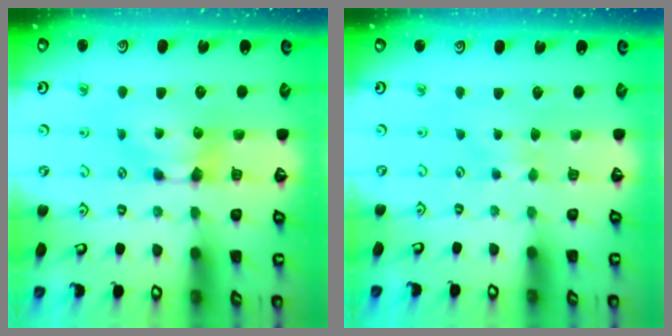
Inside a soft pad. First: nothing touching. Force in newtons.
{"total": 3.2, "press": 3.2, "slide": 0.4}